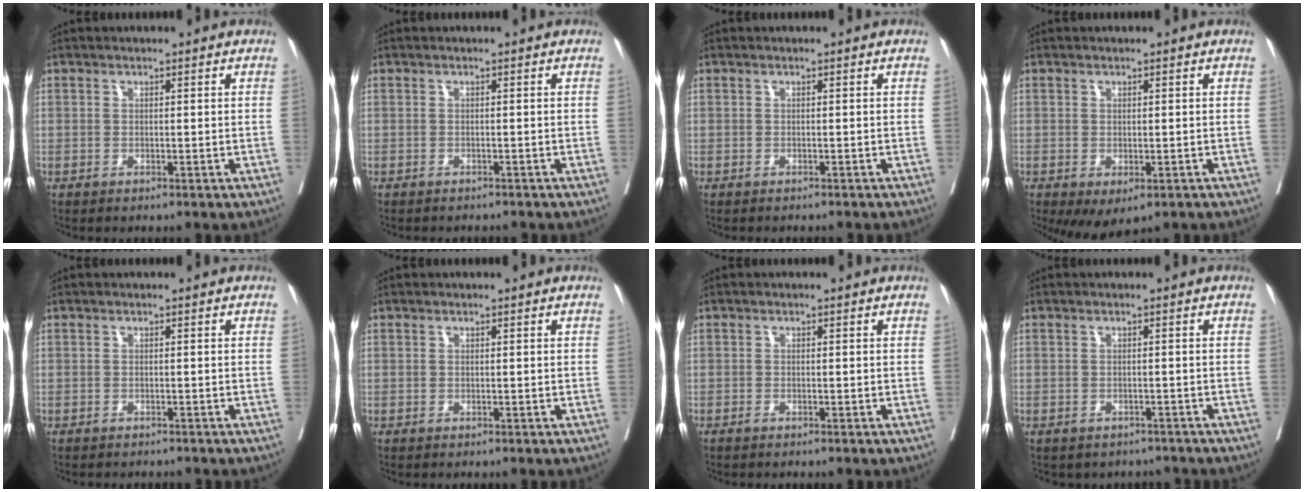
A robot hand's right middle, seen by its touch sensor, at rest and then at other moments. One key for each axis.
{"total": 3.2, "fx": -2.9, "fy": 0.9, "fz": 0.9, "tx": -0.013, "ty": -0.003, "tz": -0.037}
{"total": 2.4, "fx": -2.2, "fy": 0.3, "fz": 0.8, "tx": -0.012, "ty": -0.002, "tz": -0.028}
{"total": 4.7, "fx": -2.4, "fy": 2.3, "fz": 3.3, "tx": -0.038, "ty": -0.012, "tz": -0.028}
{"total": 3.7, "fx": -3.4, "fy": 0.9, "fz": 1.1, "tx": -0.012, "ty": -0.003, "tz": -0.044}
{"total": 0.0}
{"total": 1.2, "fx": -1.1, "fy": 0.0, "fz": 0.6, "tx": -0.011, "ty": -0.003, "tz": -0.015}
{"total": 5.0, "fx": -4.5, "fy": 2.3, "fz": 0.2, "tx": 0.005, "ty": 0.009, "tz": -0.050}